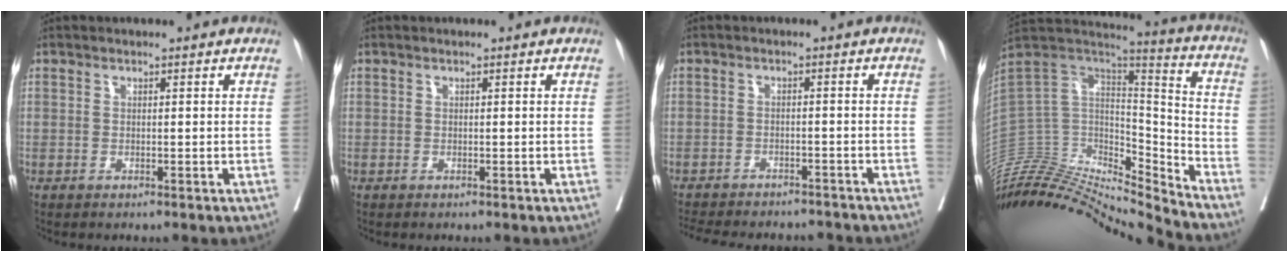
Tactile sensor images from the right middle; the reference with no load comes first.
{"total": 0.0}
{"total": 15.1, "force": [-13.6, 4.4, 4.9], "torque": [-0.115, -0.004, -0.179]}
{"total": 28.5, "force": [-27.1, 4.1, 7.9], "torque": [-0.181, 0.023, -0.442]}